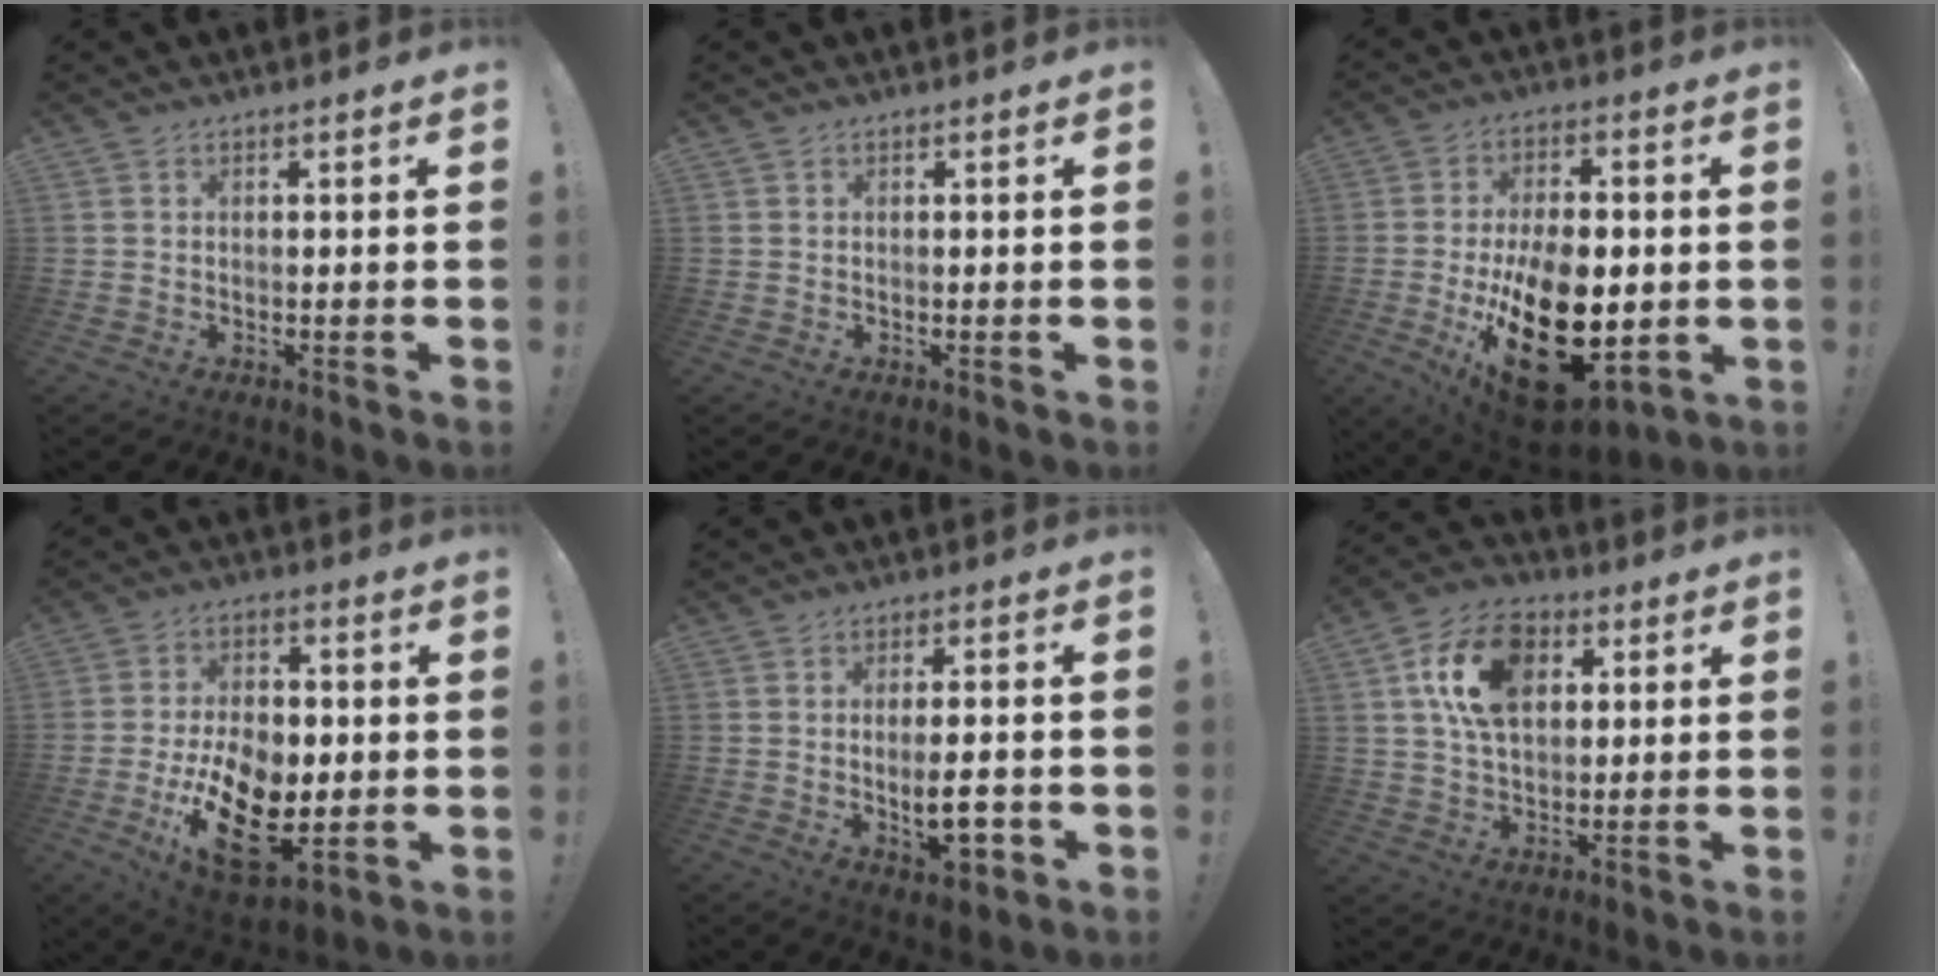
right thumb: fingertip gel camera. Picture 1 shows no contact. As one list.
[{"total": 0.0}, {"total": 24.9, "force": [-5.4, 14.7, 19.4], "torque": [-0.318, 0.013, -0.067]}, {"total": 18.7, "force": [-4.8, 11.4, 13.9], "torque": [-0.240, 0.013, -0.073]}, {"total": 8.7, "force": [-1.7, 2.9, 8.0], "torque": [-0.119, -0.005, -0.029]}, {"total": 15.8, "force": [5.2, 10.6, 10.4], "torque": [-0.183, 0.003, 0.097]}]